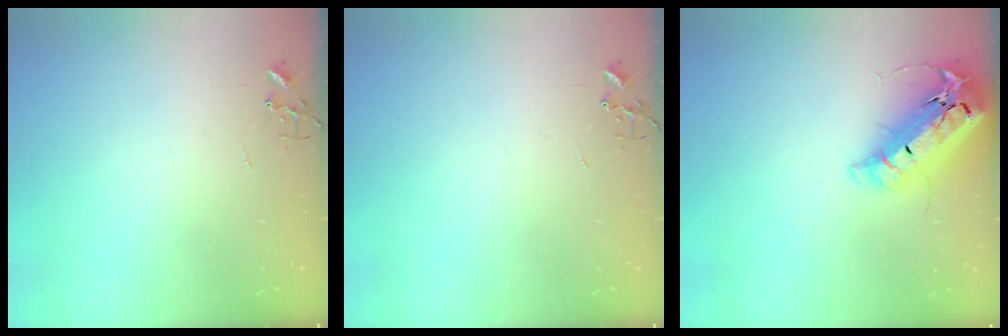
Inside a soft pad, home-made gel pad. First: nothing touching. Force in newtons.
{"total": 0.0}
{"total": 25.0, "press": 24.5, "slide": 4.9}